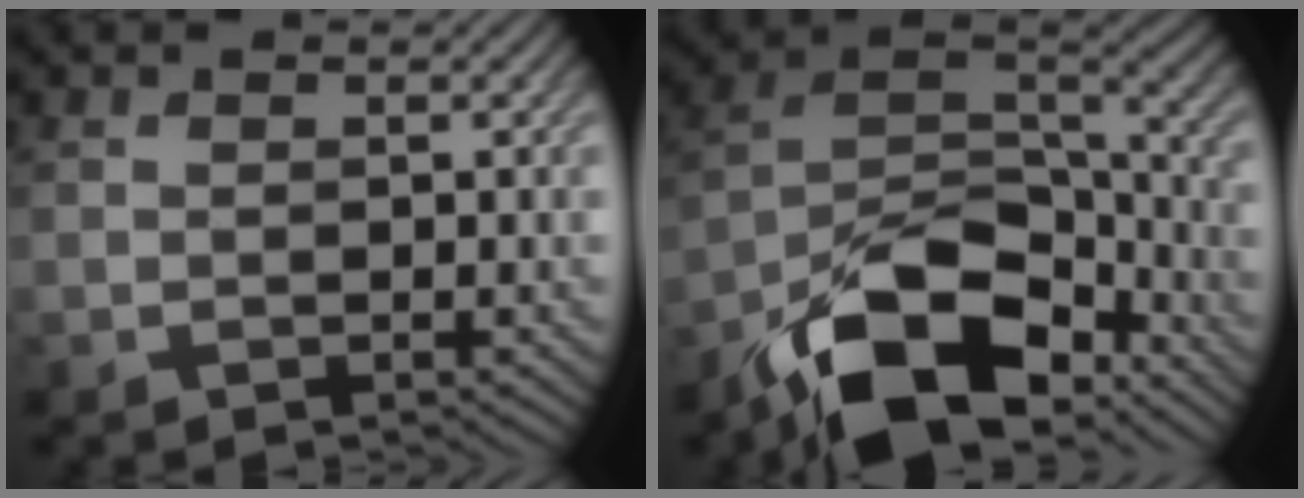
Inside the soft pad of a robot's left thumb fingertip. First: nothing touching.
{"total": 15.2, "force": [-10.5, 6.8, 8.8], "torque": [-0.179, -0.018, -0.195]}